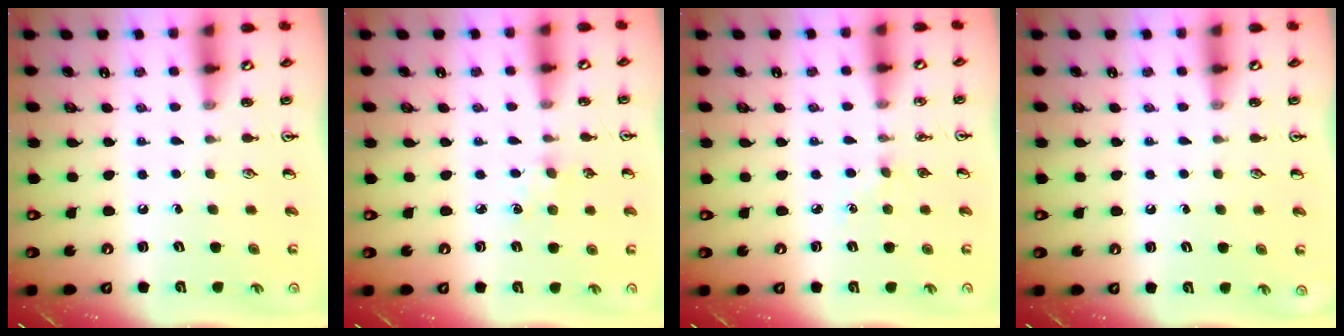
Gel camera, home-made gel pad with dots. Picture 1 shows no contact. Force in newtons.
{"total": 3.0, "press": 2.9, "slide": 0.4}
{"total": 2.7, "press": 2.7, "slide": 0.4}
{"total": 0.0}